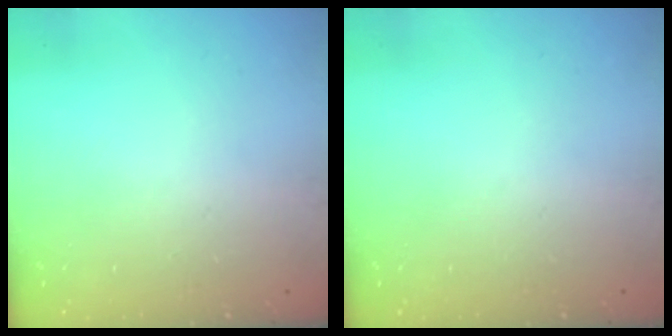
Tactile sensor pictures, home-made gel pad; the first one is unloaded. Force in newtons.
{"total": 0.0}